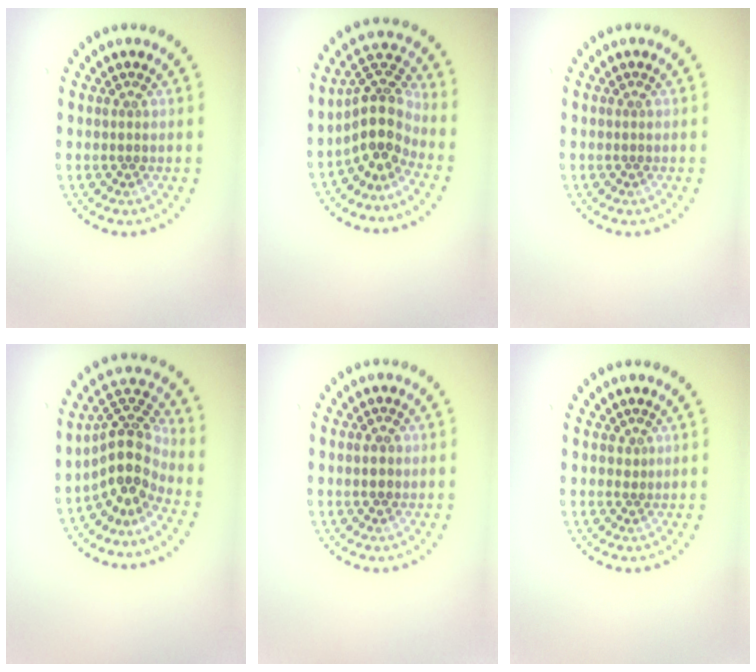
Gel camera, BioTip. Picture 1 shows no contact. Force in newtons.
{"total": 4.4, "press": 3.4, "slide": 2.8}
{"total": 0.0}
{"total": 4.6, "press": 3.4, "slide": 3.0}
{"total": 1.7, "press": 1.7, "slide": 0.0}
{"total": 0.5, "press": 0.3, "slide": 0.4}